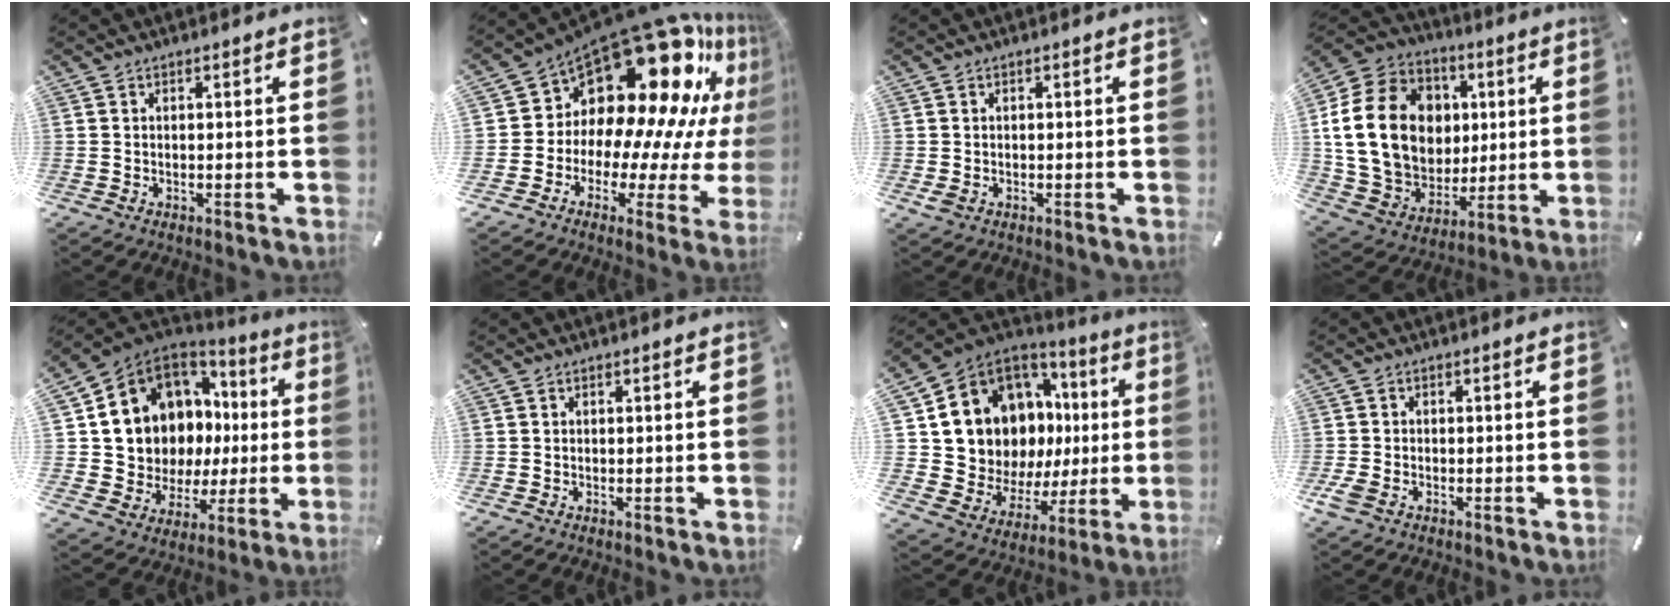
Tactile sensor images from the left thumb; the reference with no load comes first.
{"total": 23.5, "force": [13.8, 12.9, 14.0], "torque": [-0.192, -0.152, 0.254]}
{"total": 1.2, "force": [-0.2, 0.8, 0.9], "torque": [-0.015, 0.001, -0.003]}
{"total": 22.5, "force": [3.6, 18.2, 12.6], "torque": [-0.253, 0.004, 0.073]}
{"total": 11.0, "force": [4.3, 9.8, 2.7], "torque": [-0.064, -0.068, 0.100]}
{"total": 0.0}
{"total": 13.6, "force": [5.4, 11.0, 5.9], "torque": [-0.123, -0.075, 0.121]}
{"total": 2.6, "force": [-1.4, 1.4, 1.6], "torque": [-0.044, -0.004, -0.029]}